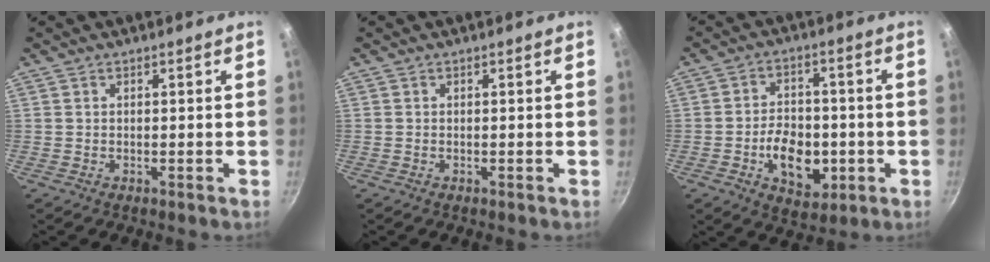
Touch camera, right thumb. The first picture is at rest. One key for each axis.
{"total": 0.0}
{"total": 11.2, "fx": -2.9, "fy": 7.5, "fz": 7.9, "tx": -0.095, "ty": 0.014, "tz": -0.041}